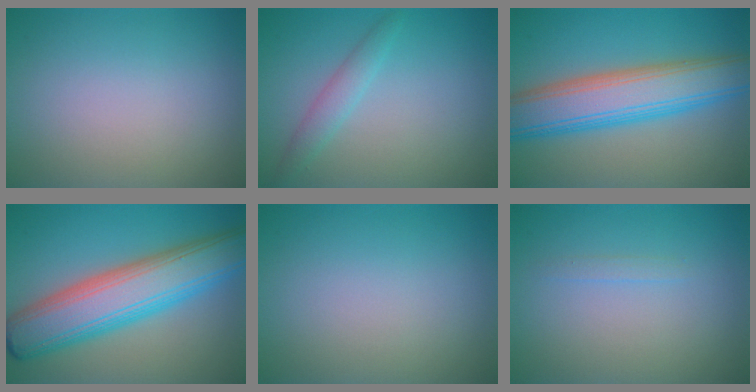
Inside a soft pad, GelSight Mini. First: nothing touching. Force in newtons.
{"total": 1.8, "press": 1.8, "slide": 0.1}
{"total": 8.6, "press": 8.6, "slide": 0.1}
{"total": 9.9, "press": 9.9, "slide": 0.3}
{"total": 0.0}
{"total": 0.6, "press": 0.6, "slide": 0.0}